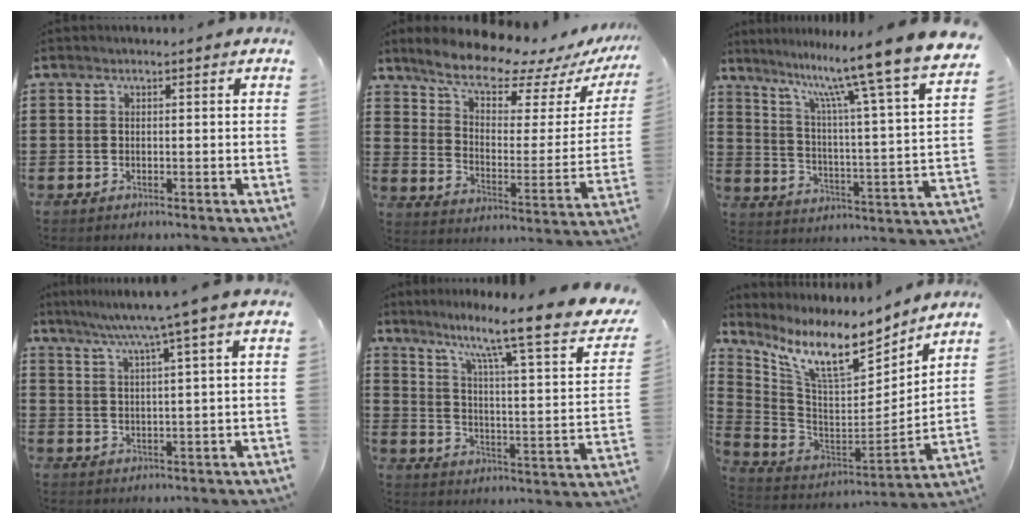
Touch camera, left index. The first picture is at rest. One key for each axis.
{"total": 10.2, "fx": 8.9, "fy": 2.2, "fz": 4.4, "tx": -0.104, "ty": -0.059, "tz": 0.152}
{"total": 11.6, "fx": 9.9, "fy": -1.6, "fz": 6.0, "tx": -0.128, "ty": -0.090, "tz": 0.150}
{"total": 6.0, "fx": 4.0, "fy": -1.1, "fz": 4.3, "tx": -0.094, "ty": -0.012, "tz": 0.064}
{"total": 9.0, "fx": 7.2, "fy": -0.2, "fz": 5.4, "tx": -0.119, "ty": -0.068, "tz": 0.105}
{"total": 11.3, "fx": 8.2, "fy": 2.5, "fz": 7.4, "tx": -0.174, "ty": -0.047, "tz": 0.139}